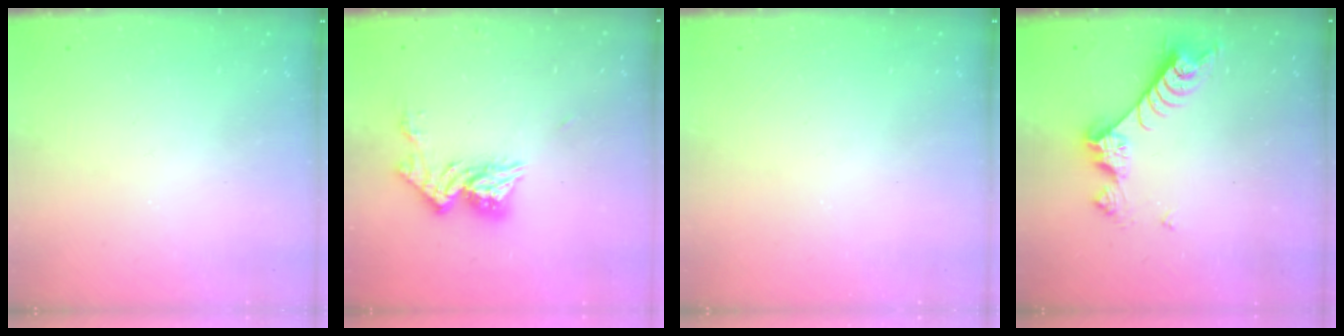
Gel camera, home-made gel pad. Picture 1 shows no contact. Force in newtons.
{"total": 11.7, "press": 11.7, "slide": 0.8}
{"total": 0.0}
{"total": 8.4, "press": 8.3, "slide": 0.8}